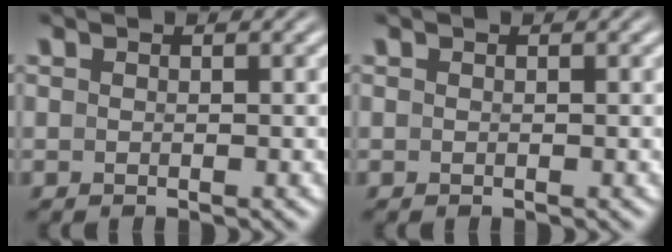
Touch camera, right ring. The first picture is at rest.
{"total": 0.0}